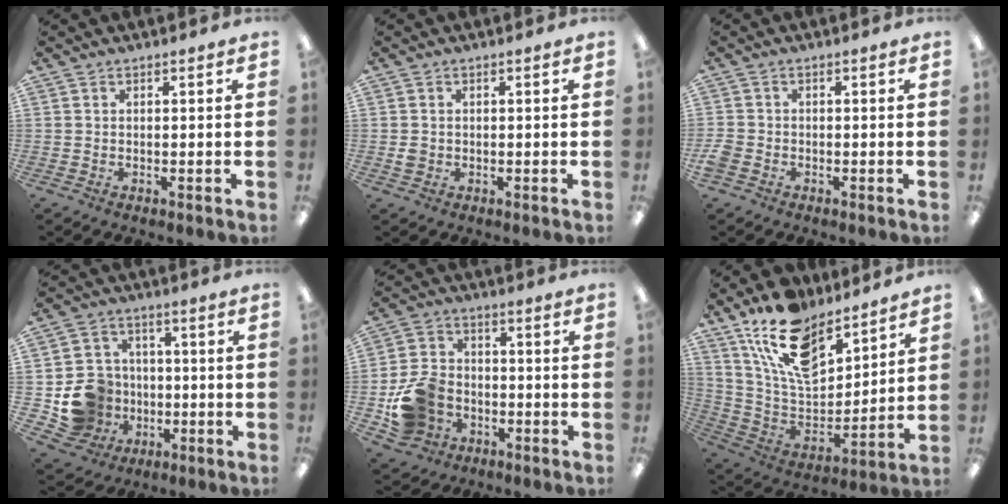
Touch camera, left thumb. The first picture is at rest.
{"total": 1.8, "force": [-0.2, 1.7, 0.6], "torque": [-0.011, 0.003, -0.006]}
{"total": 2.5, "force": [-1.4, 1.8, 1.1], "torque": [-0.023, 0.002, -0.026]}
{"total": 12.4, "force": [-2.9, 11.4, 3.8], "torque": [-0.092, 0.027, -0.037]}
{"total": 12.6, "force": [-4.6, 10.3, 5.7], "torque": [-0.125, 0.038, -0.076]}
{"total": 18.6, "force": [12.9, 9.3, 9.7], "torque": [-0.190, -0.067, 0.236]}